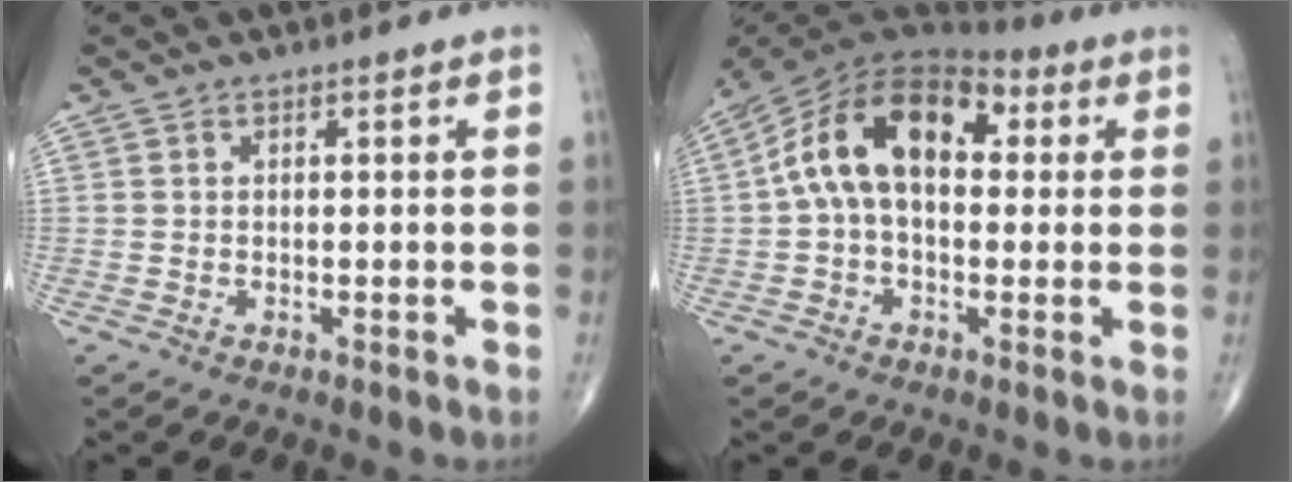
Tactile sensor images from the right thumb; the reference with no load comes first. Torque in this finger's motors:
{"motor_torque": [2.02, 2.26, 1.78, 0.16, 0.16]}